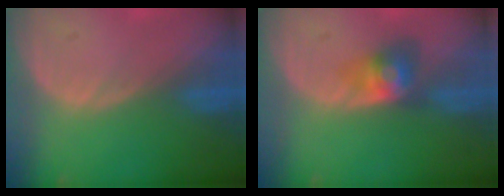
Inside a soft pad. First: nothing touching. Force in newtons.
{"total": 3.9, "press": 3.9, "slide": 0.2}